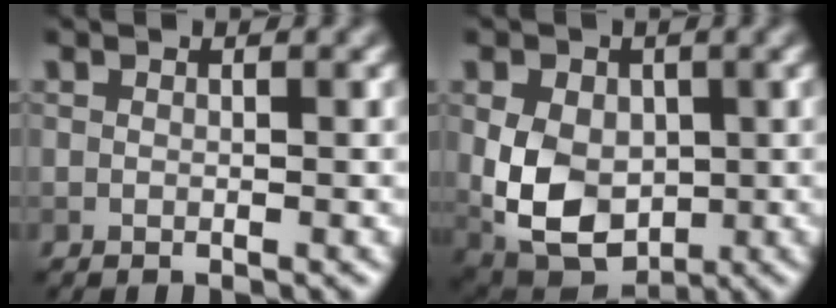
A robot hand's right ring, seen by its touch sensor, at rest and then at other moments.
{"total": 8.1, "force": [-0.4, 5.9, 5.6], "torque": [-0.118, -0.012, -0.006]}